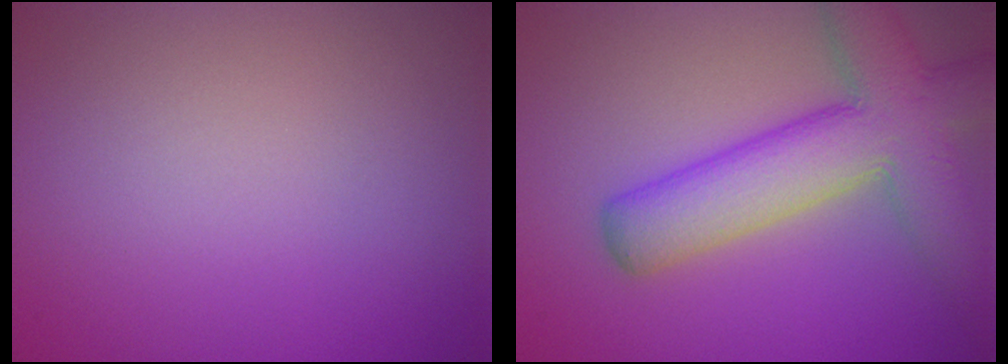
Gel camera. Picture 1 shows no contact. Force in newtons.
{"total": 8.6, "press": 8.6, "slide": 0.5}